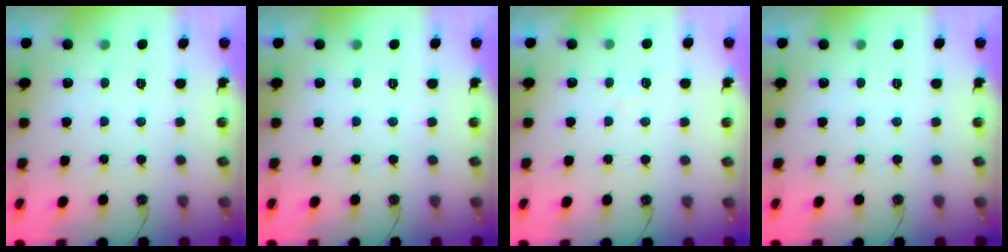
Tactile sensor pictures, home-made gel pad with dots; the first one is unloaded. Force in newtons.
{"total": 0.0}
{"total": 3.8, "press": 3.7, "slide": 0.4}
{"total": 0.0}